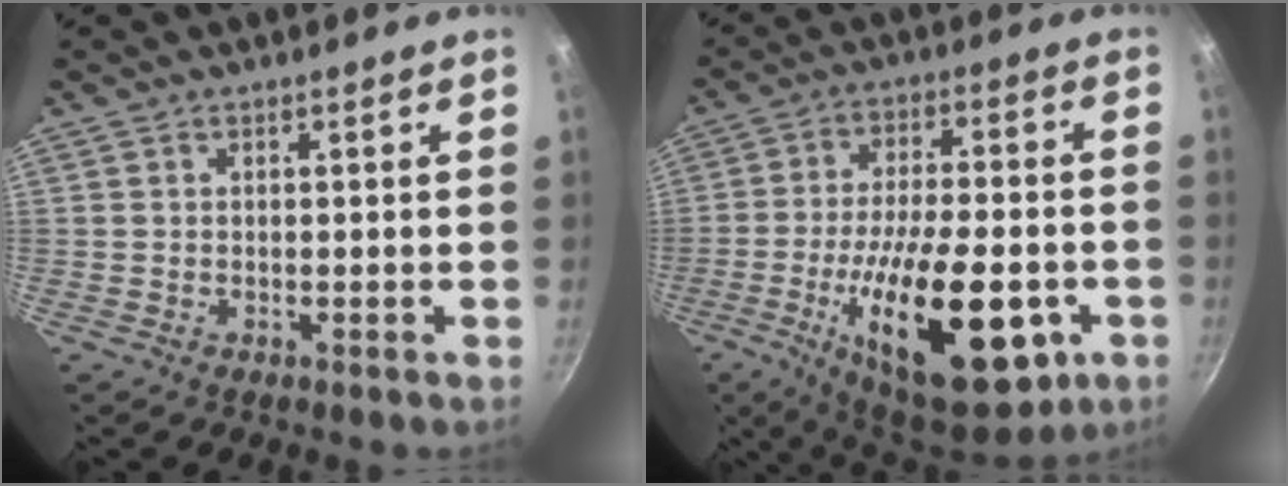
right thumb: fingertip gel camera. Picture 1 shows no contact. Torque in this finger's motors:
{"motor_torque": [0.50, 0.47, 1.89, -0.88, 0.17]}